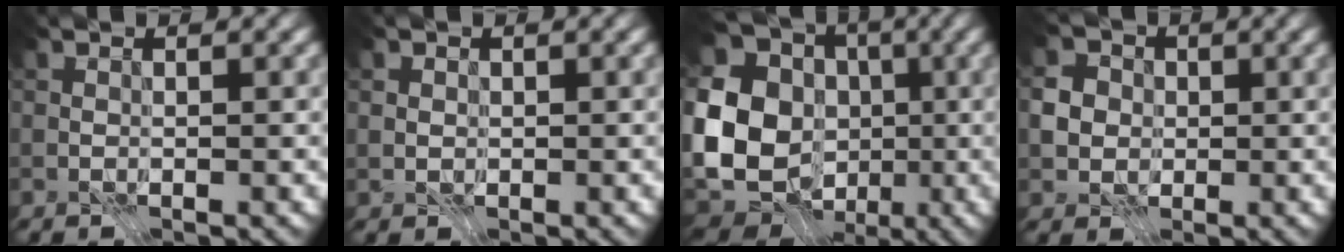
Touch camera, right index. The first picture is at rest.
{"total": 0.8, "force": [0.1, 0.8, 0.2], "torque": [-0.005, -0.001, -0.001]}
{"total": 19.0, "force": [-3.5, 16.6, 8.5], "torque": [-0.208, -0.007, -0.079]}
{"total": 3.8, "force": [-0.4, 3.5, 1.6], "torque": [-0.034, 0.004, -0.016]}